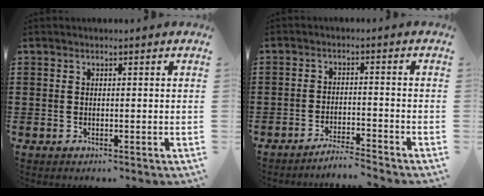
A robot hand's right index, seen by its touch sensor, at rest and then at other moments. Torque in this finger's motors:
{"motor_torque": [-0.36, 0.48, -0.25, -0.14]}